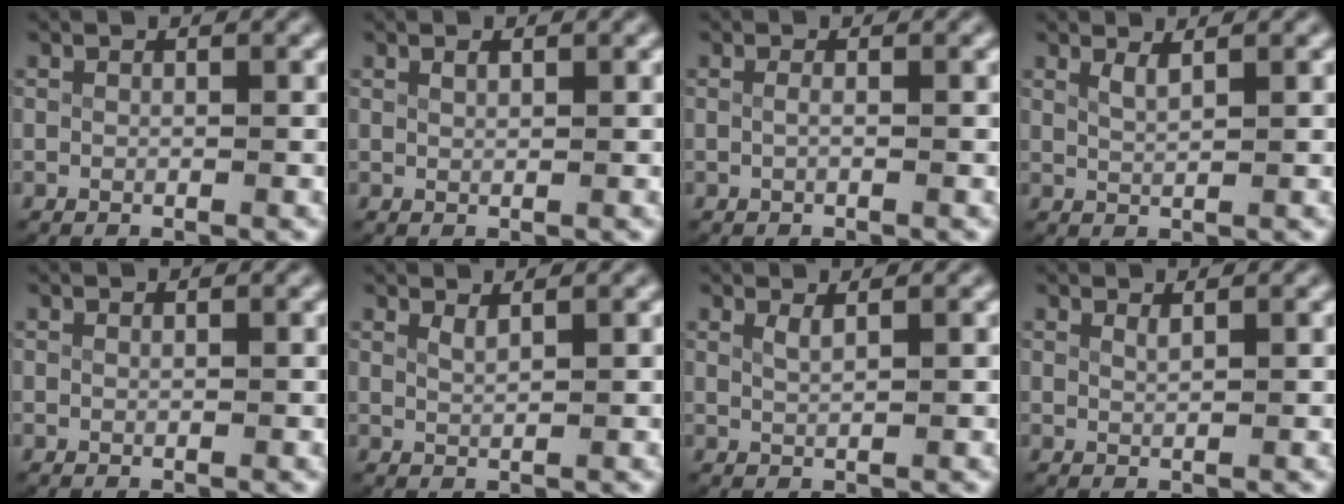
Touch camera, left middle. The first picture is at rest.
{"total": 0.5, "force": [0.4, -0.2, 0.3], "torque": [-0.009, -0.003, 0.012]}
{"total": 0.7, "force": [-0.4, -0.2, 0.5], "torque": [-0.020, -0.010, -0.002]}
{"total": 1.2, "force": [1.0, -0.1, 0.7], "torque": [-0.021, -0.008, 0.025]}
{"total": 0.0}
{"total": 1.1, "force": [1.0, -0.3, 0.4], "torque": [-0.013, -0.008, 0.025]}
{"total": 0.9, "force": [0.7, -0.3, 0.5], "torque": [-0.017, -0.007, 0.019]}
{"total": 0.8, "force": [0.7, -0.4, 0.2], "torque": [-0.009, -0.008, 0.018]}